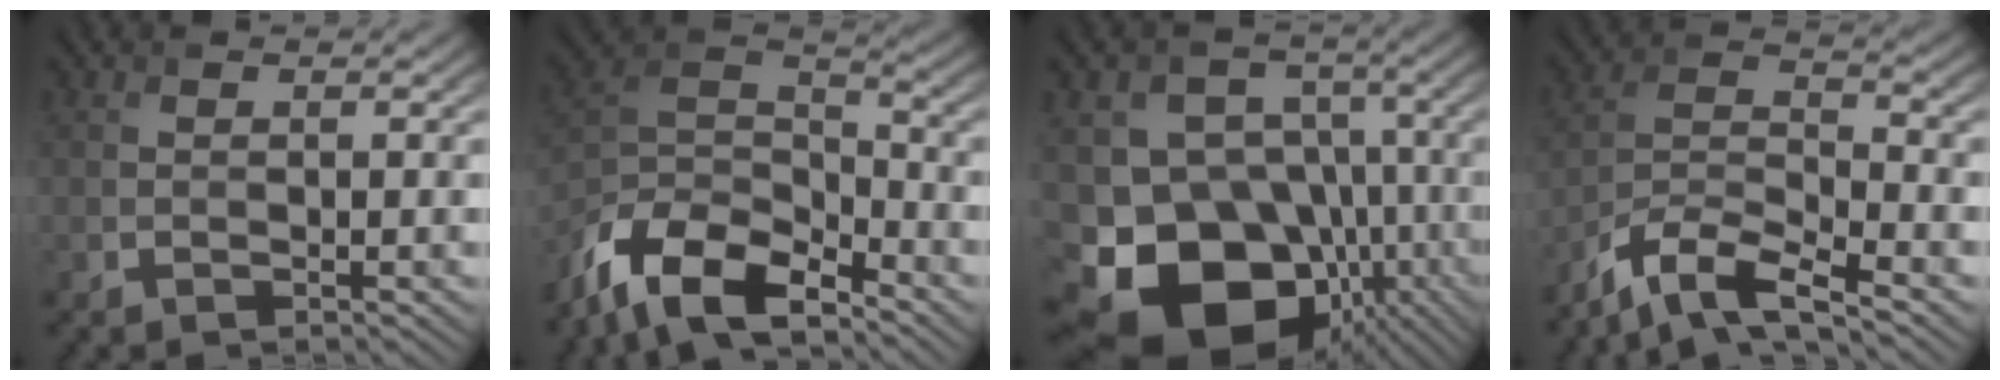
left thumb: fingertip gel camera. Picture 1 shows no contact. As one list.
[{"total": 11.6, "force": [-8.6, 4.5, 6.3], "torque": [-0.136, -0.012, -0.176]}, {"total": 19.3, "force": [-7.8, 15.1, 9.1], "torque": [-0.171, -0.036, -0.107]}, {"total": 8.4, "force": [-6.7, 2.0, 4.8], "torque": [-0.099, -0.004, -0.140]}]